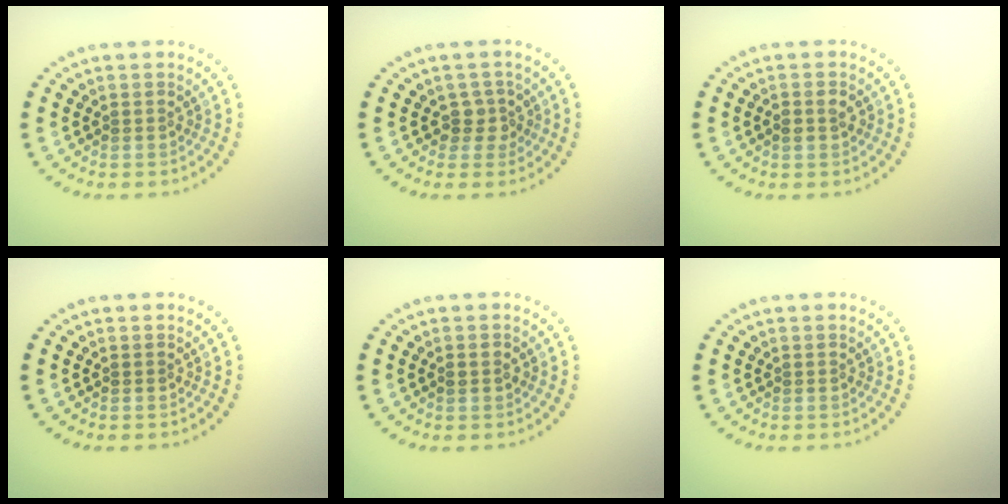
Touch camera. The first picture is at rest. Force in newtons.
{"total": 1.7, "press": 1.4, "slide": 1.0}
{"total": 1.5, "press": 1.5, "slide": 0.1}
{"total": 0.0}
{"total": 1.0, "press": 1.0, "slide": 0.2}
{"total": 0.0}